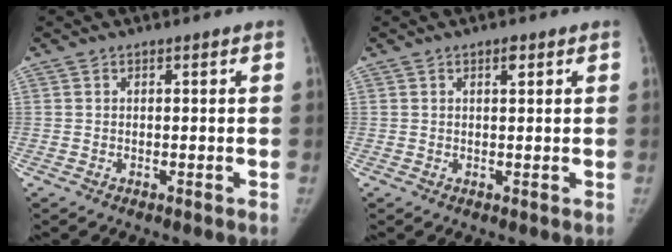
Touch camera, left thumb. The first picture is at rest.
{"total": 1.2, "force": [0.6, 0.6, 0.9], "torque": [-0.005, 0.000, 0.007]}